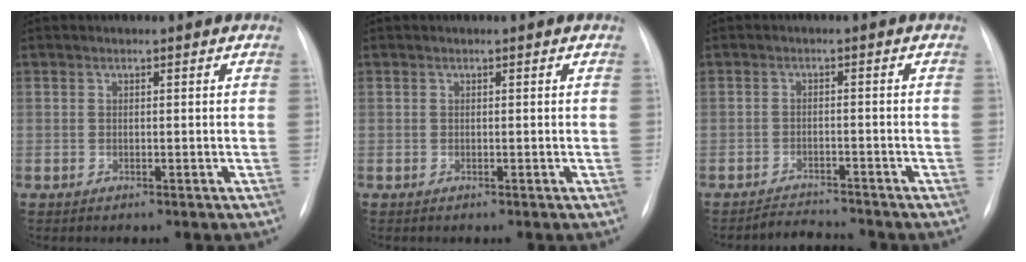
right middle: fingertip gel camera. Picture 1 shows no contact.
{"total": 0.0}
{"total": 3.3, "force": [-3.3, -0.3, -0.2], "torque": [-0.001, -0.012, -0.050]}